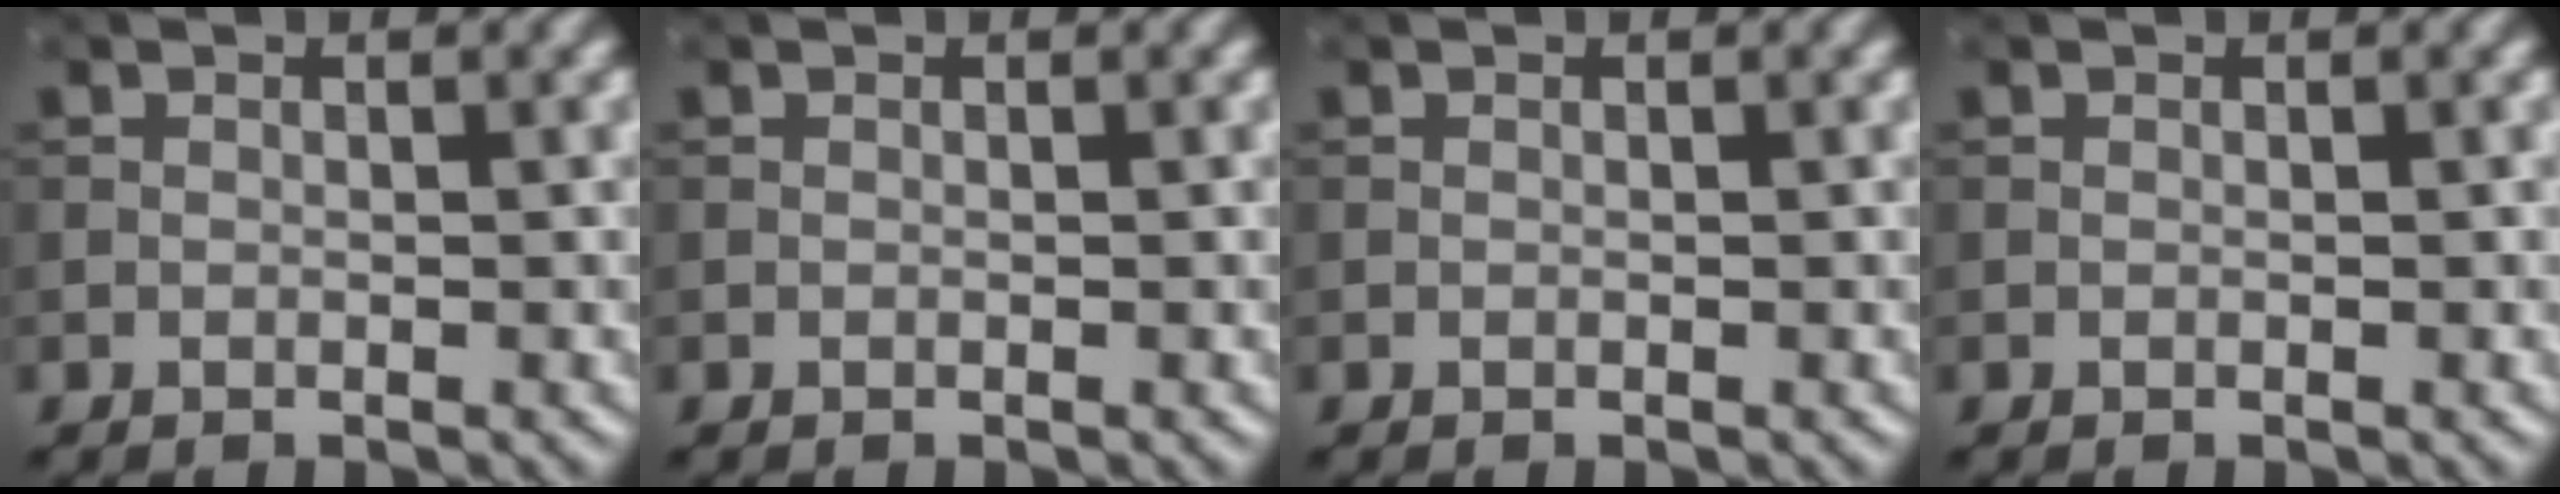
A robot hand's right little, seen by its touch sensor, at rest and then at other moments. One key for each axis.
{"total": 0.0}
{"total": 0.0}
{"total": 0.0}